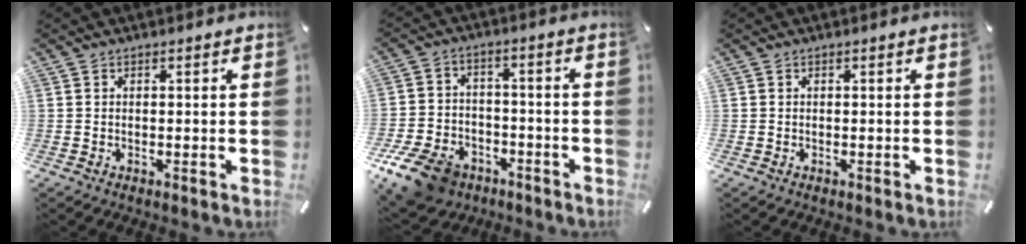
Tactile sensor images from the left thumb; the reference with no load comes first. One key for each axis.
{"total": 12.0, "fx": -7.8, "fy": 7.6, "fz": 5.0, "tx": -0.099, "ty": 0.058, "tz": -0.142}
{"total": 0.0}